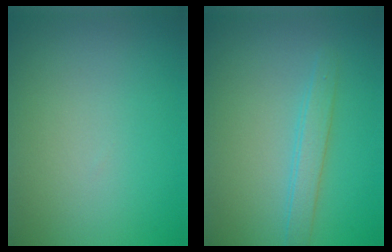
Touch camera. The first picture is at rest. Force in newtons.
{"total": 2.1, "press": 2.1, "slide": 0.1}